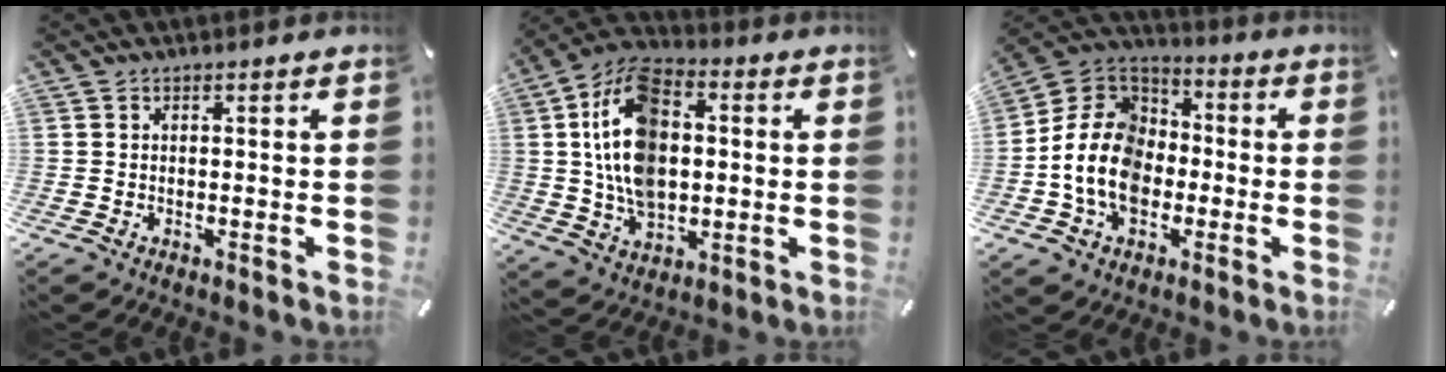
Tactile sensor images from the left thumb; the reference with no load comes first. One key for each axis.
{"total": 16.5, "fx": 1.1, "fy": 11.2, "fz": 12.1, "tx": -0.266, "ty": 0.010, "tz": 0.020}
{"total": 14.5, "fx": -4.0, "fy": 11.6, "fz": 7.7, "tx": -0.178, "ty": 0.025, "tz": -0.075}